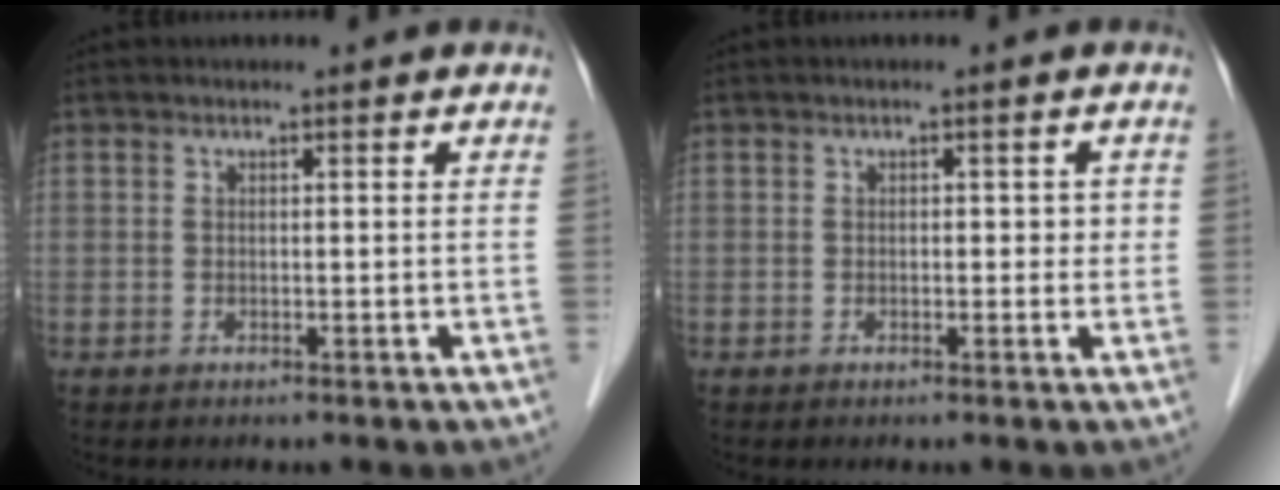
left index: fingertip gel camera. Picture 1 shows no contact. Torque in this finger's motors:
{"motor_torque": [-0.21, -0.07, 0.00, -0.01]}